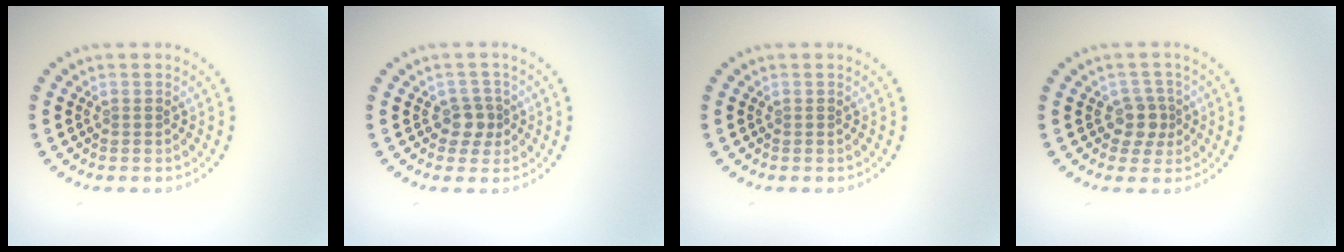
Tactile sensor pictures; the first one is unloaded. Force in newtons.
{"total": 1.8, "press": 1.5, "slide": 1.0}
{"total": 0.0}
{"total": 2.2, "press": 1.8, "slide": 1.3}